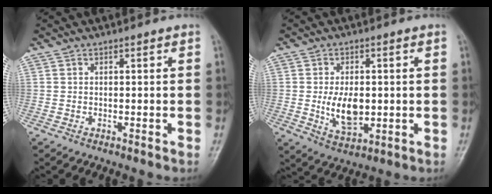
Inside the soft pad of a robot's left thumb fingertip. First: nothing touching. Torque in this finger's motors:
{"motor_torque": [0.49, 1.61, 0.73, 0.03, 0.08]}